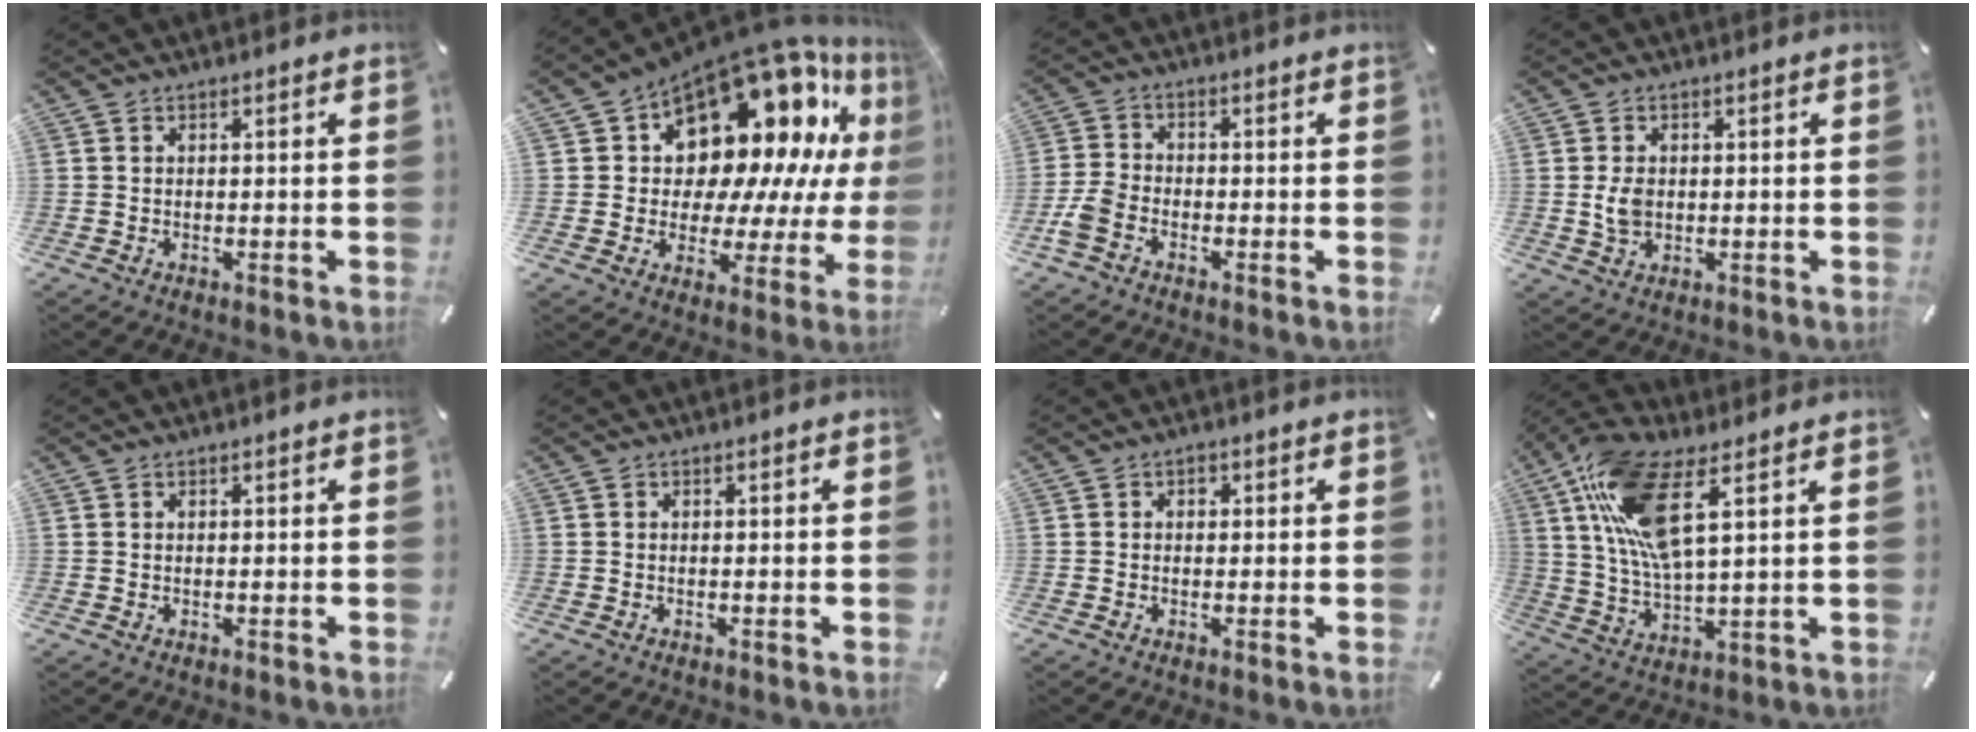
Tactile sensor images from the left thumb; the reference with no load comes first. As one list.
[{"total": 18.7, "force": [11.6, 10.5, 10.2], "torque": [-0.141, -0.113, 0.203]}, {"total": 4.8, "force": [-2.4, 3.0, 2.8], "torque": [-0.070, 0.007, -0.050]}, {"total": 4.3, "force": [0.3, 3.0, 3.1], "torque": [-0.075, 0.001, 0.003]}, {"total": 0.0}, {"total": 0.0}, {"total": 1.1, "force": [0.2, 1.0, 0.4], "torque": [0.000, 0.004, -0.001]}, {"total": 15.5, "force": [7.4, 5.1, 12.6], "torque": [-0.277, -0.021, 0.129]}]